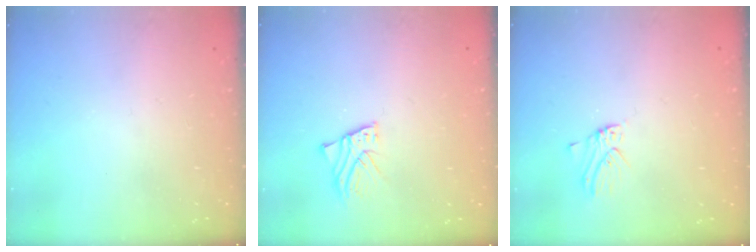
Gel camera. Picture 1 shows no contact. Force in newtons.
{"total": 2.9, "press": 2.9, "slide": 0.1}
{"total": 1.4, "press": 1.4, "slide": 0.1}